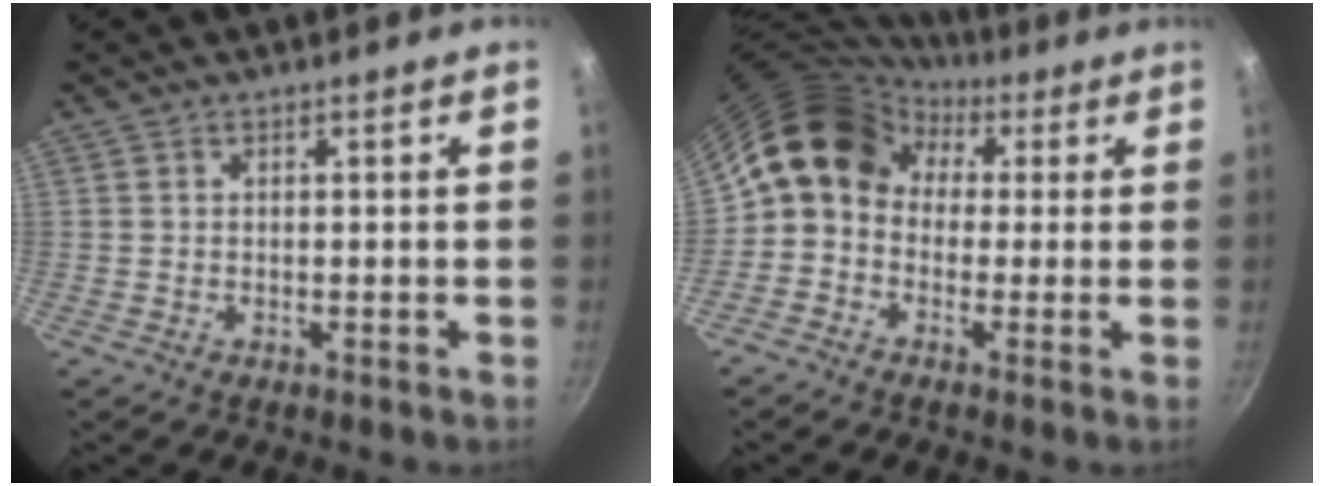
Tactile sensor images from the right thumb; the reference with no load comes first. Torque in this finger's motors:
{"motor_torque": [0.99, 2.73, 0.94, -1.10, 0.15]}